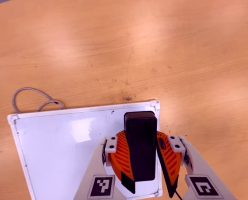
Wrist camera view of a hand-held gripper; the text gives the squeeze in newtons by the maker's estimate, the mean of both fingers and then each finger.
{"total": 11.7, "left": 11.4, "right": 12.1}